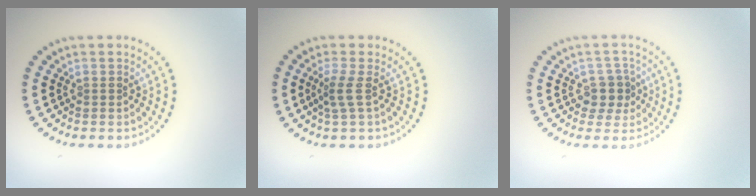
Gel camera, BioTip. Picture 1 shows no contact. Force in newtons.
{"total": 1.9, "press": 1.3, "slide": 1.4}
{"total": 2.5, "press": 2.1, "slide": 1.4}